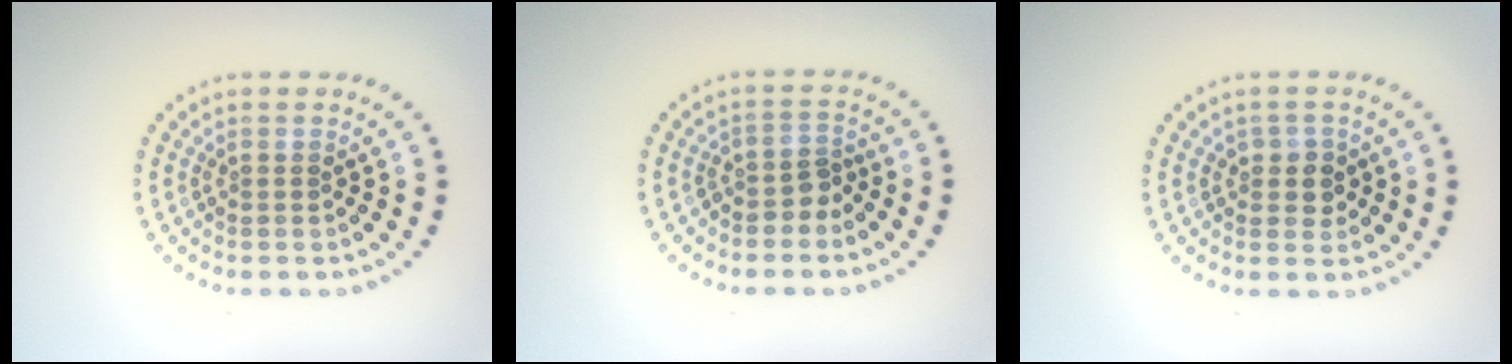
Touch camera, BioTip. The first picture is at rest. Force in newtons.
{"total": 1.9, "press": 1.5, "slide": 1.3}
{"total": 1.9, "press": 1.8, "slide": 0.6}